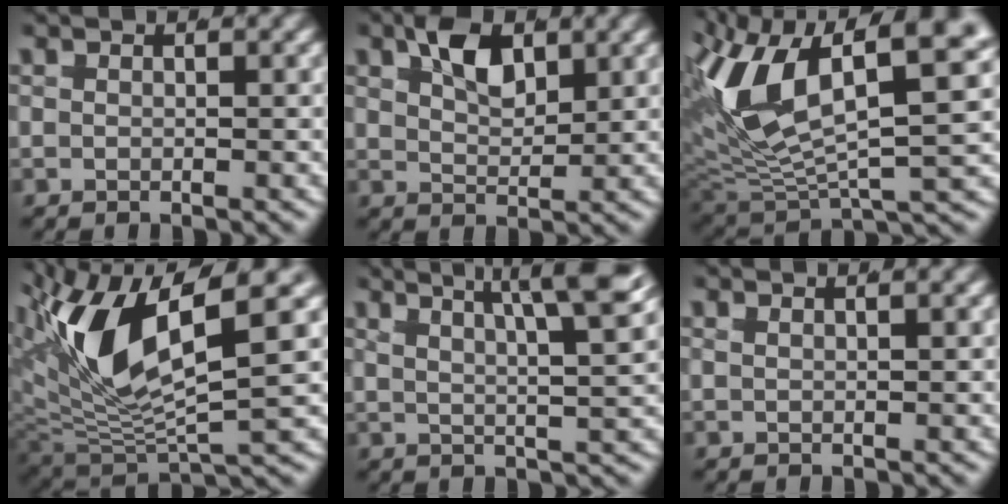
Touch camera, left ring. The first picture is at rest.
{"total": 4.0, "force": [2.0, 2.1, 2.7], "torque": [-0.053, -0.012, 0.035]}
{"total": 12.4, "force": [1.6, 7.1, 10.0], "torque": [-0.197, -0.012, 0.023]}
{"total": 11.3, "force": [2.2, 5.8, 9.4], "torque": [-0.204, -0.002, 0.031]}
{"total": 8.5, "force": [4.6, 4.0, 5.9], "torque": [-0.074, 0.015, 0.051]}
{"total": 1.5, "force": [1.2, 0.3, 0.8], "torque": [-0.007, 0.010, 0.016]}